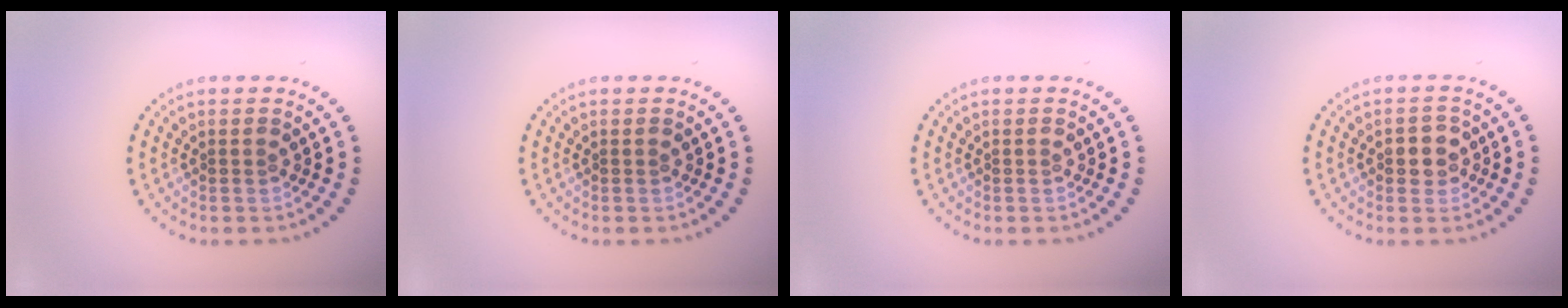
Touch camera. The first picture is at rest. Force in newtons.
{"total": 0.0}
{"total": 0.0}
{"total": 2.0, "press": 2.0, "slide": 0.6}